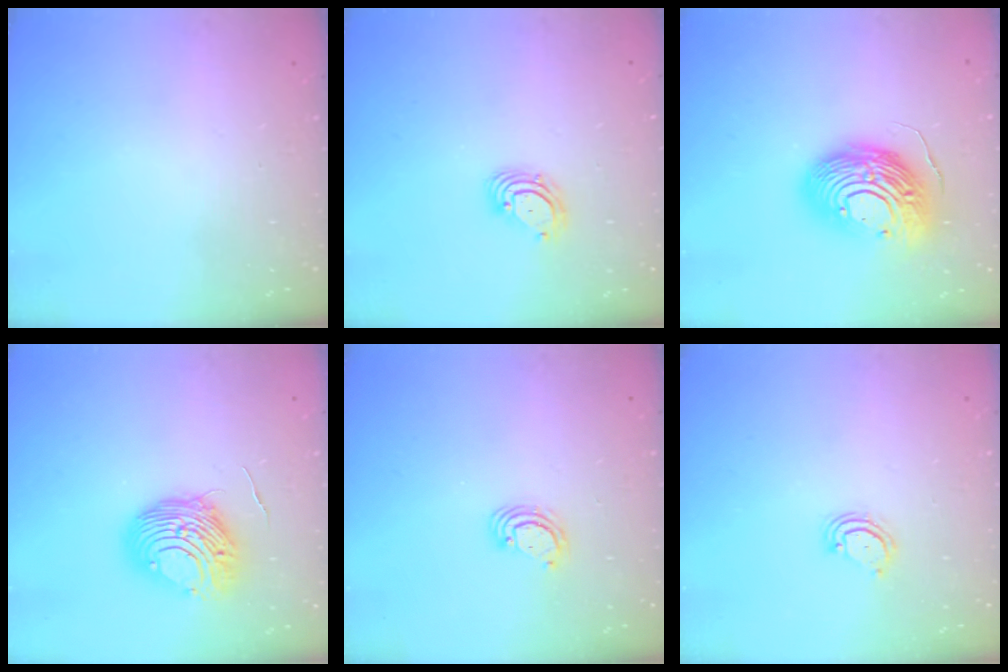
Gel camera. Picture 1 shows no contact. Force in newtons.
{"total": 3.7, "press": 3.7, "slide": 0.1}
{"total": 17.4, "press": 17.3, "slide": 1.8}
{"total": 10.4, "press": 10.3, "slide": 1.0}
{"total": 2.4, "press": 2.4, "slide": 0.2}
{"total": 3.8, "press": 3.8, "slide": 0.5}